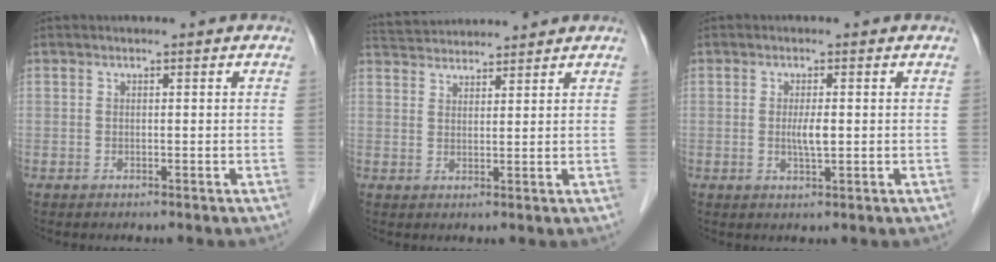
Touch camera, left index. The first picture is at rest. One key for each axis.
{"total": 7.9, "fx": 7.7, "fy": 0.9, "fz": 1.6, "tx": -0.037, "ty": 0.038, "tz": 0.127}
{"total": 2.4, "fx": 0.0, "fy": 0.3, "fz": 2.4, "tx": -0.048, "ty": -0.002, "tz": 0.001}